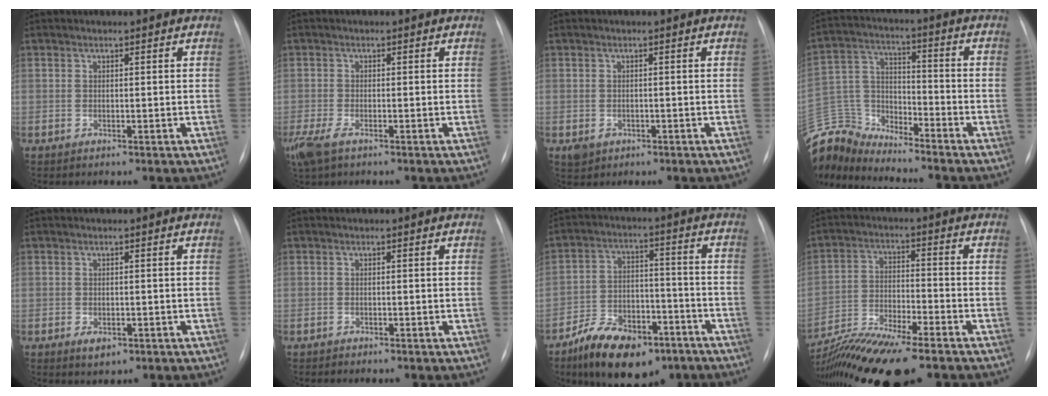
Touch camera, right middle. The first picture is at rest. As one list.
[{"total": 4.7, "force": [-2.9, 1.8, 3.3], "torque": [-0.079, -0.013, -0.052]}, {"total": 2.2, "force": [-1.0, 1.9, 0.8], "torque": [-0.011, 0.001, -0.006]}, {"total": 13.4, "force": [-13.1, 2.5, 1.1], "torque": [-0.033, 0.045, -0.253]}, {"total": 2.2, "force": [-1.0, 1.3, 1.4], "torque": [-0.020, 0.000, -0.006]}, {"total": 0.7, "force": [-0.7, 0.2, 0.2], "torque": [-0.008, -0.002, -0.012]}, {"total": 14.3, "force": [-9.5, 6.8, 8.2], "torque": [-0.132, 0.010, -0.155]}, {"total": 14.0, "force": [-11.4, 1.5, 8.0], "torque": [-0.154, -0.015, -0.197]}]